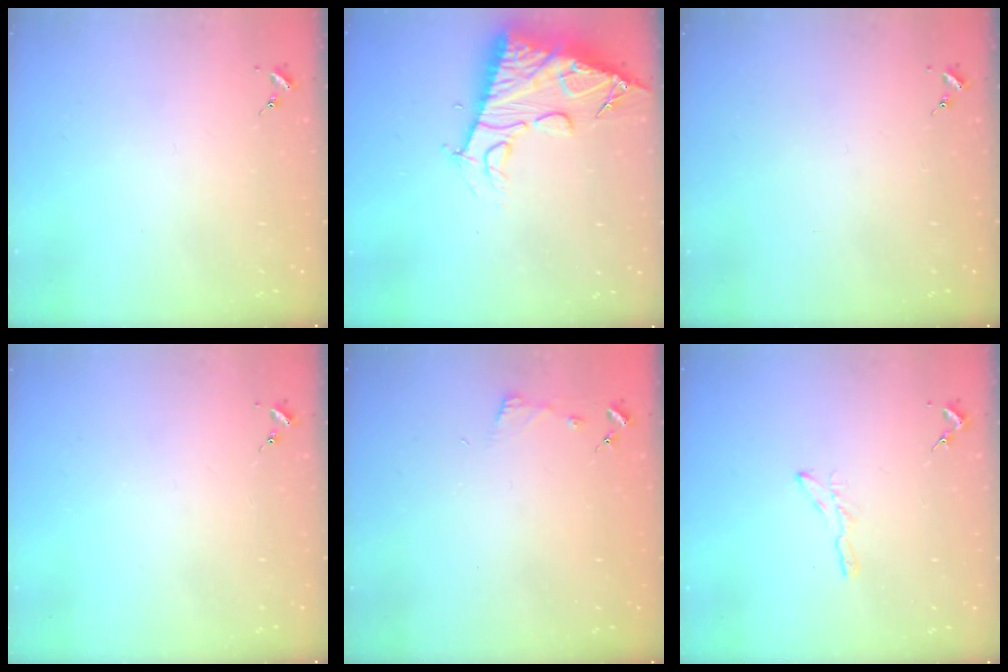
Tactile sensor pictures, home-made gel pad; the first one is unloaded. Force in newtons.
{"total": 14.3, "press": 14.2, "slide": 1.3}
{"total": 0.0}
{"total": 0.0}
{"total": 2.9, "press": 2.9, "slide": 0.3}
{"total": 3.5, "press": 3.5, "slide": 0.4}